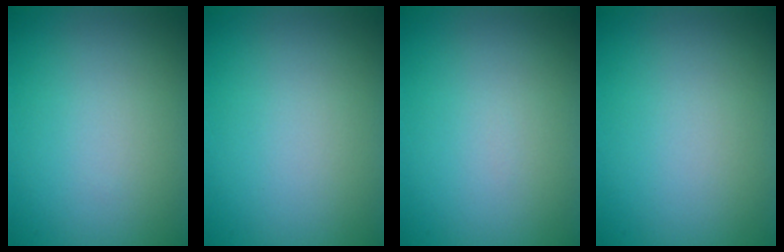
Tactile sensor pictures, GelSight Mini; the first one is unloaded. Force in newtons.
{"total": 0.0}
{"total": 0.0}
{"total": 0.0}